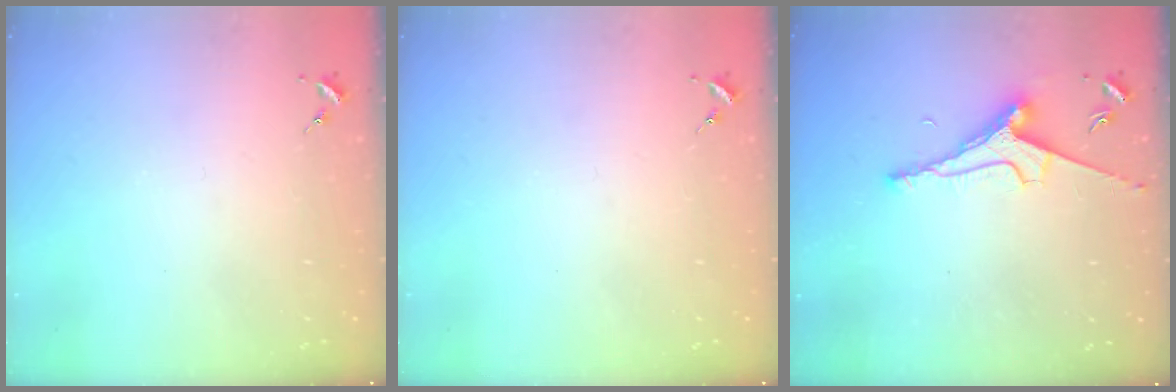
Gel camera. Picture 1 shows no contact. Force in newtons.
{"total": 0.0}
{"total": 8.0, "press": 8.0, "slide": 1.2}